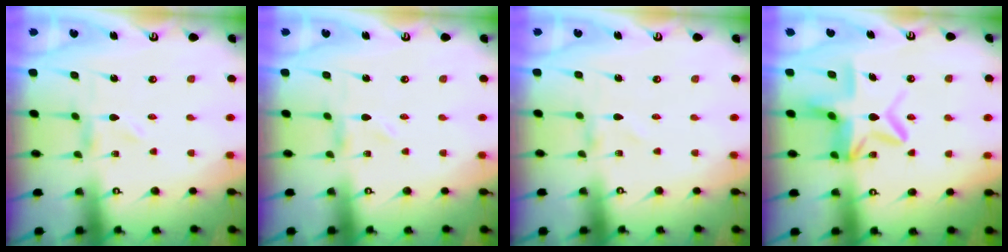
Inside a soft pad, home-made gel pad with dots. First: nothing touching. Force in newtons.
{"total": 0.0}
{"total": 0.5, "press": 0.5, "slide": 0.1}
{"total": 12.3, "press": 12.2, "slide": 1.2}